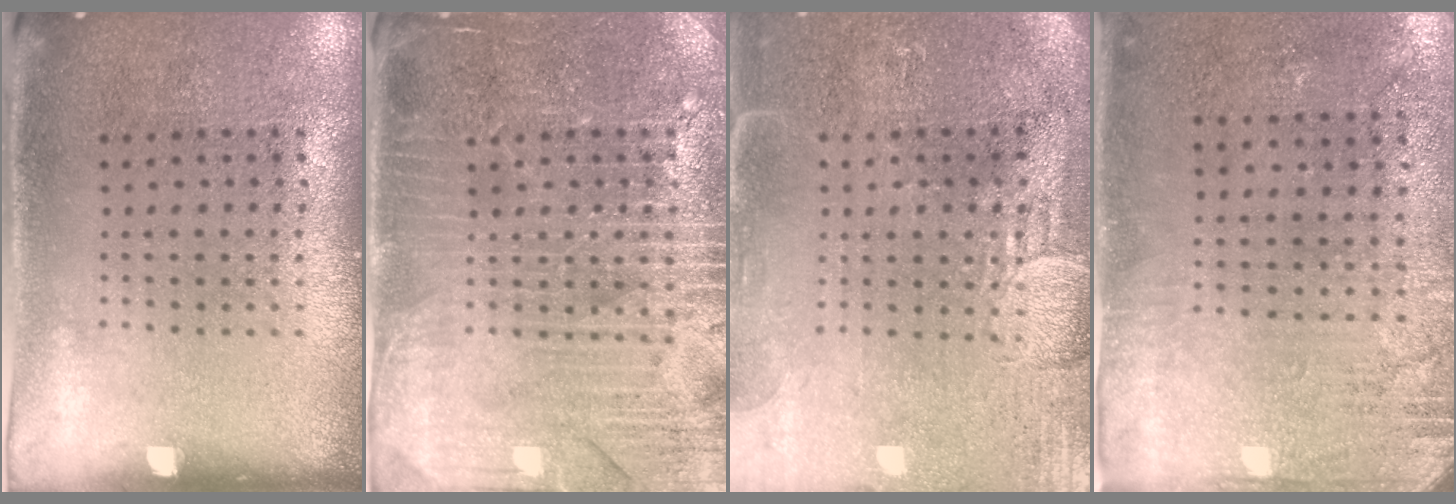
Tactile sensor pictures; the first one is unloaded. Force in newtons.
{"total": 4.3, "press": 4.2, "slide": 1.0}
{"total": 3.9, "press": 3.4, "slide": 1.9}
{"total": 2.8, "press": 2.3, "slide": 1.6}